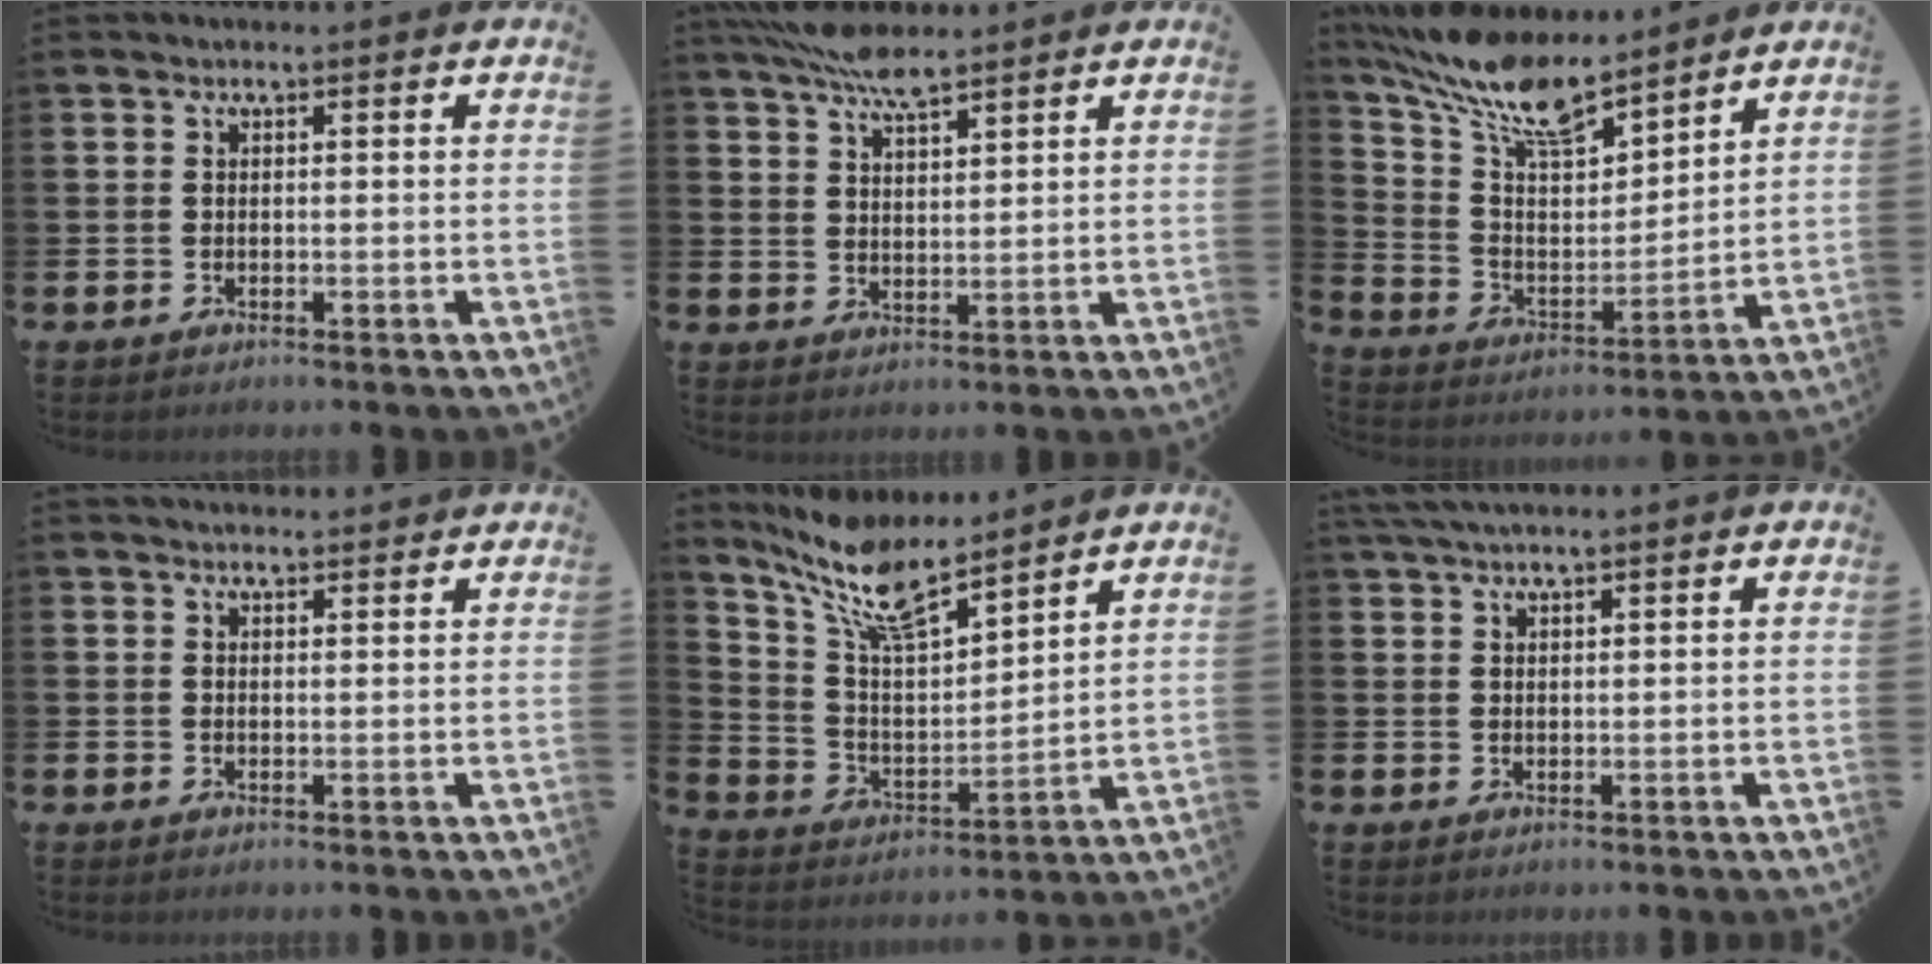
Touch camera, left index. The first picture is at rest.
{"total": 6.2, "force": [5.4, 1.4, 2.8], "torque": [-0.067, -0.019, 0.097]}
{"total": 12.0, "force": [10.2, 3.6, 5.1], "torque": [-0.140, -0.052, 0.185]}
{"total": 2.1, "force": [2.0, 0.4, 0.1], "torque": [0.002, -0.009, 0.035]}
{"total": 10.4, "force": [8.7, 2.7, 5.0], "torque": [-0.136, -0.040, 0.157]}
{"total": 2.8, "force": [2.7, 0.1, 1.0], "torque": [-0.032, 0.001, 0.052]}